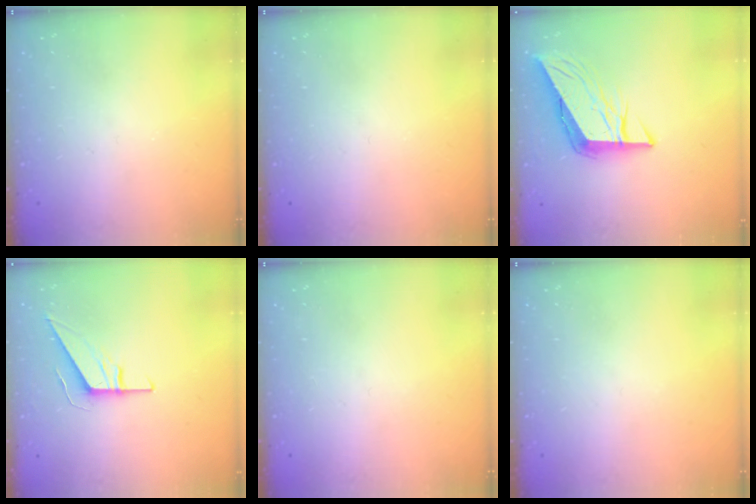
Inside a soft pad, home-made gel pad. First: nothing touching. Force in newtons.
{"total": 0.0}
{"total": 9.2, "press": 9.1, "slide": 0.8}
{"total": 9.2, "press": 9.1, "slide": 0.9}
{"total": 0.0}
{"total": 0.0}